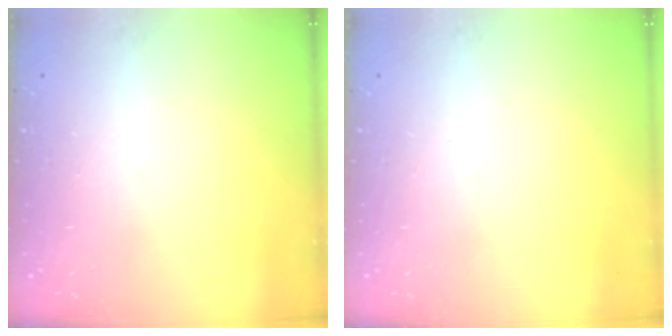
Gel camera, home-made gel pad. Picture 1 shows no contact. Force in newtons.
{"total": 0.0}